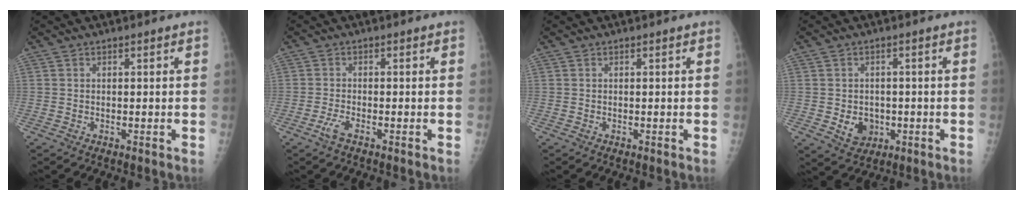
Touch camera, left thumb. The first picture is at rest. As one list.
[{"total": 2.1, "force": [-1.3, 0.5, 1.5], "torque": [-0.039, 0.001, -0.029]}, {"total": 0.0}, {"total": 5.0, "force": [-1.0, 4.2, 2.6], "torque": [-0.019, 0.002, -0.005]}]